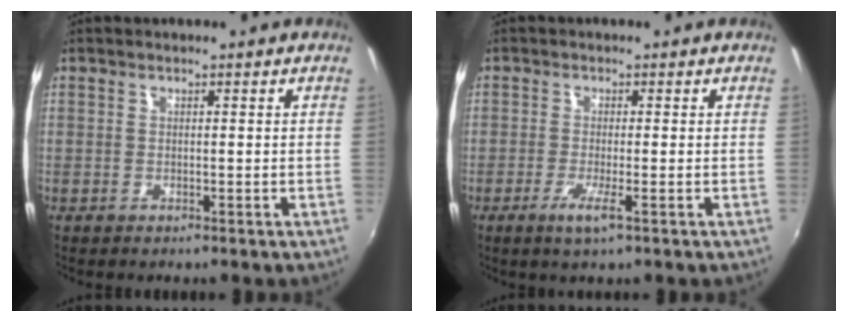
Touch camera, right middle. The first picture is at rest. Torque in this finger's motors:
{"motor_torque": [1.01, -1.13, 0.04, 0.05]}